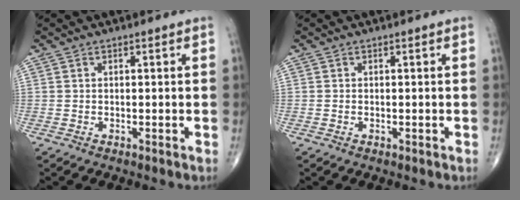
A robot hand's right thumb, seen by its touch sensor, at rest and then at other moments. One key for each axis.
{"total": 0.0}